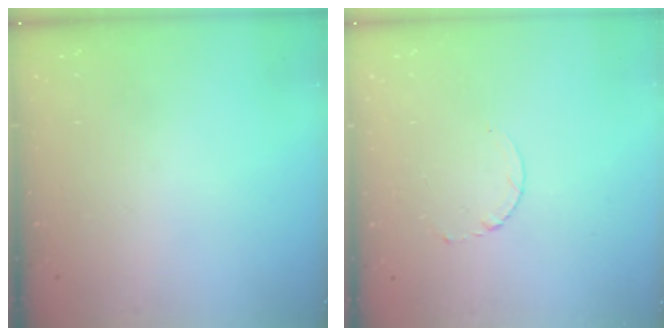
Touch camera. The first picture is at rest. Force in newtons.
{"total": 2.5, "press": 2.5, "slide": 0.3}